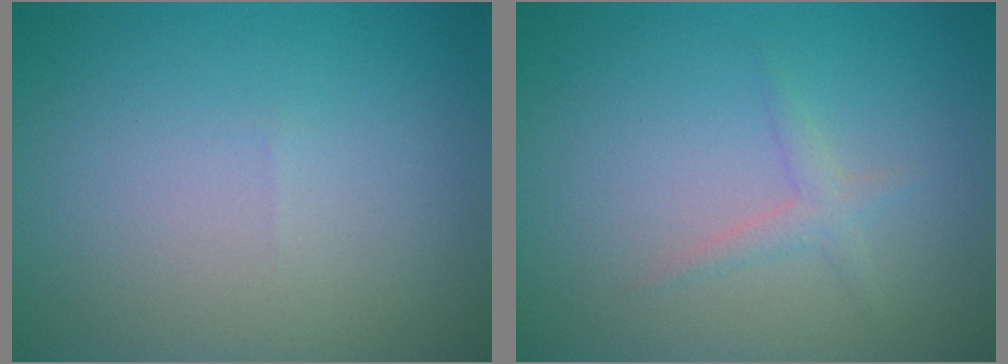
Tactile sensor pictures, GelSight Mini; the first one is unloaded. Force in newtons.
{"total": 1.3, "press": 1.3, "slide": 0.1}